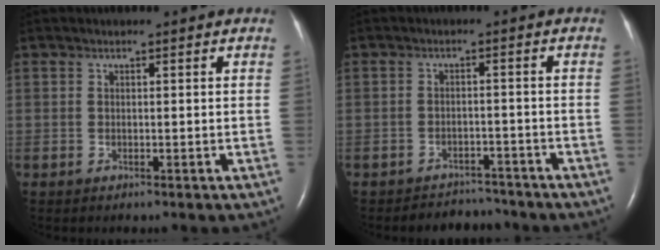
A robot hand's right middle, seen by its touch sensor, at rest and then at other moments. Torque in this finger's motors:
{"motor_torque": [0.02, -0.04, 0.00, 0.00]}